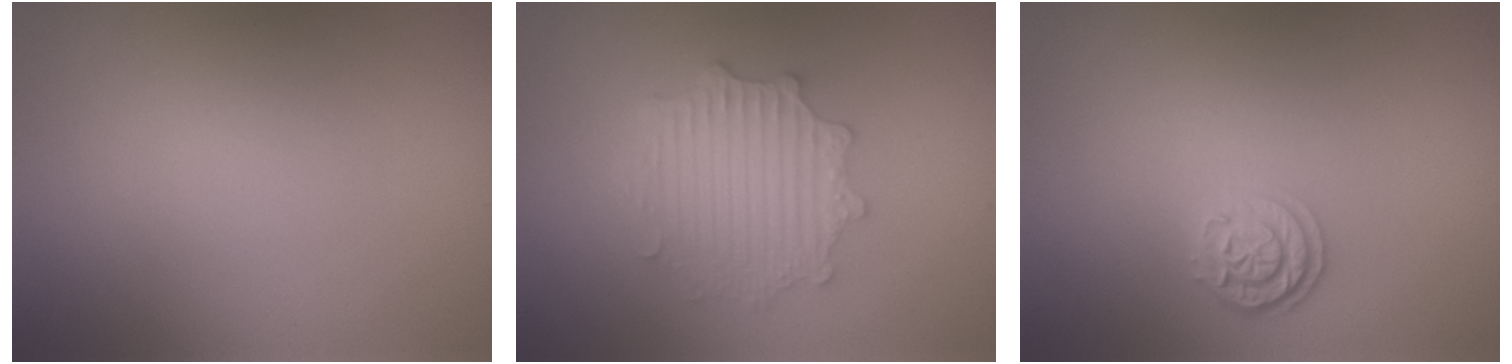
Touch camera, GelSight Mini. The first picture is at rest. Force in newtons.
{"total": 4.3, "press": 3.5, "slide": 2.4}
{"total": 2.4, "press": 2.1, "slide": 1.2}